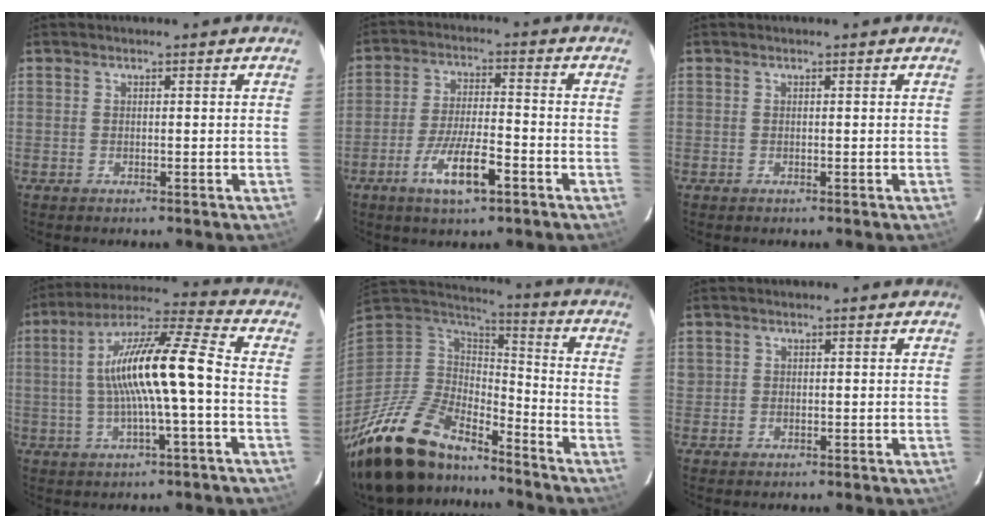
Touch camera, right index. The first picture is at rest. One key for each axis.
{"total": 9.8, "fx": -5.1, "fy": 2.3, "fz": 8.0, "tx": -0.161, "ty": -0.009, "tz": -0.089}
{"total": 0.0}
{"total": 14.5, "fx": -0.9, "fy": 0.9, "fz": 14.4, "tx": -0.263, "ty": 0.019, "tz": -0.014}
{"total": 25.9, "fx": -19.1, "fy": 10.5, "fz": 14.1, "tx": -0.297, "ty": -0.025, "tz": -0.330}
{"total": 1.0, "fx": 0.2, "fy": 1.0, "fz": 0.1, "tx": 0.002, "ty": 0.002, "tz": 0.001}